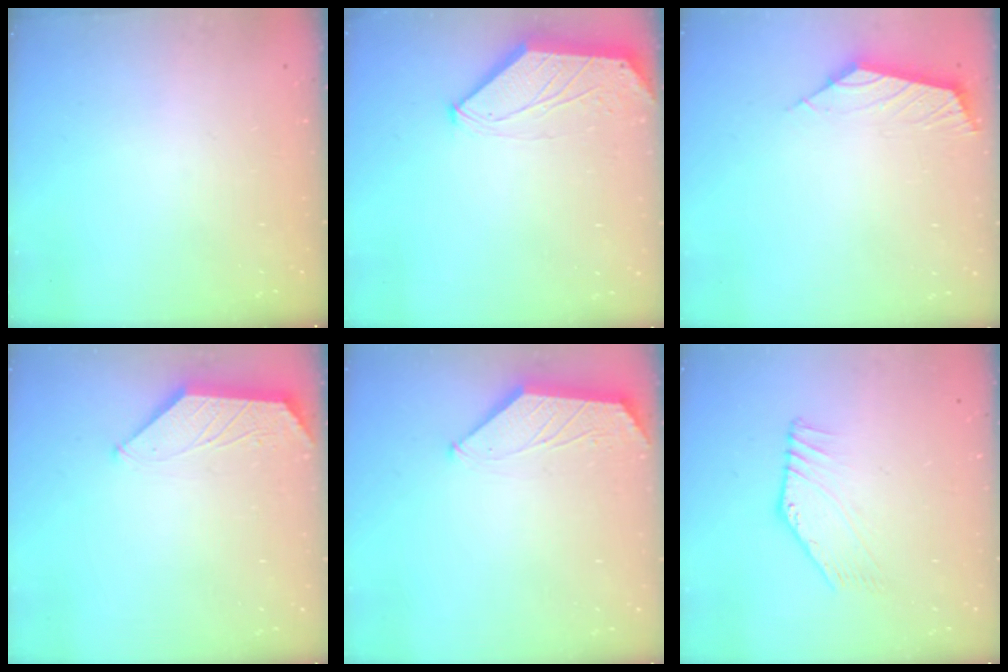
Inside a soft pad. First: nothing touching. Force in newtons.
{"total": 0.0}
{"total": 3.0, "press": 2.9, "slide": 0.8}
{"total": 0.8, "press": 0.7, "slide": 0.1}
{"total": 1.6, "press": 1.5, "slide": 0.3}
{"total": 2.9, "press": 2.9, "slide": 0.3}